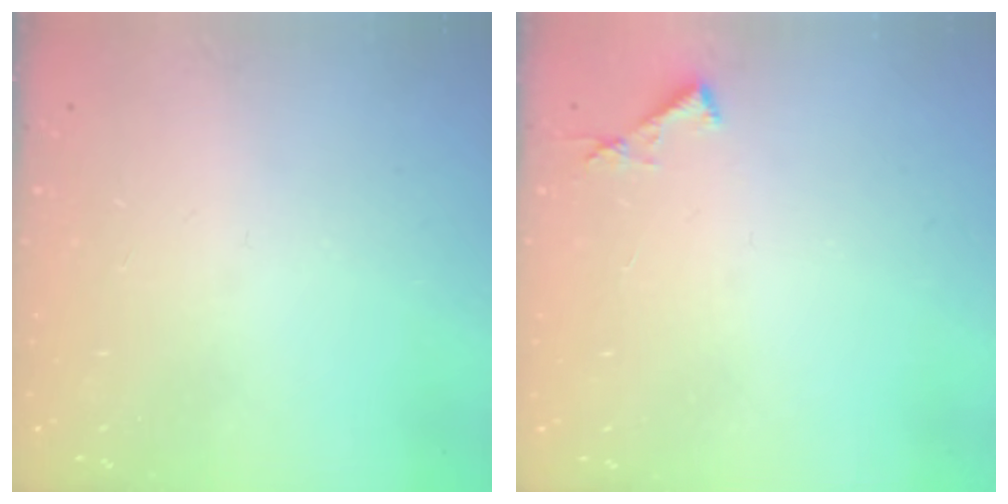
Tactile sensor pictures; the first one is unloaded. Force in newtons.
{"total": 3.6, "press": 3.6, "slide": 0.3}